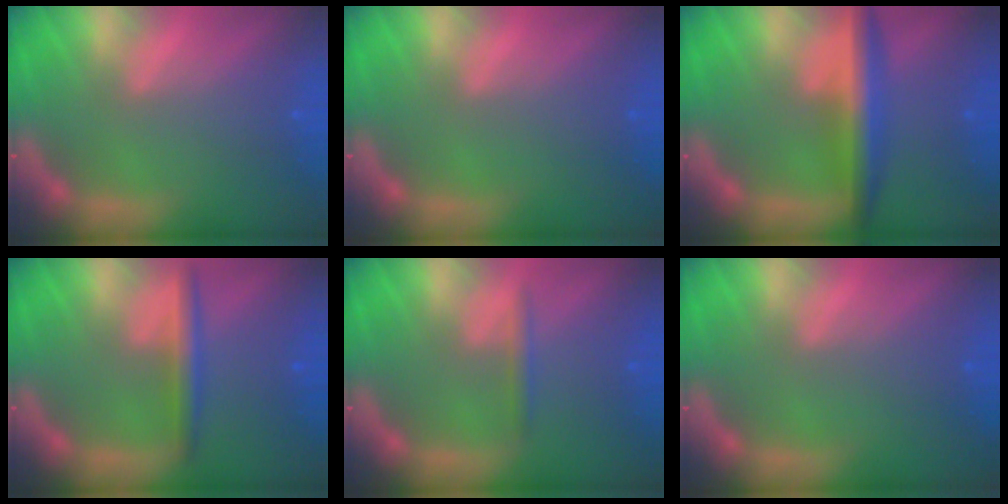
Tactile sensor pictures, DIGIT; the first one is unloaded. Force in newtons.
{"total": 0.0}
{"total": 5.5}
{"total": 3.0}
{"total": 1.4}
{"total": 0.0}